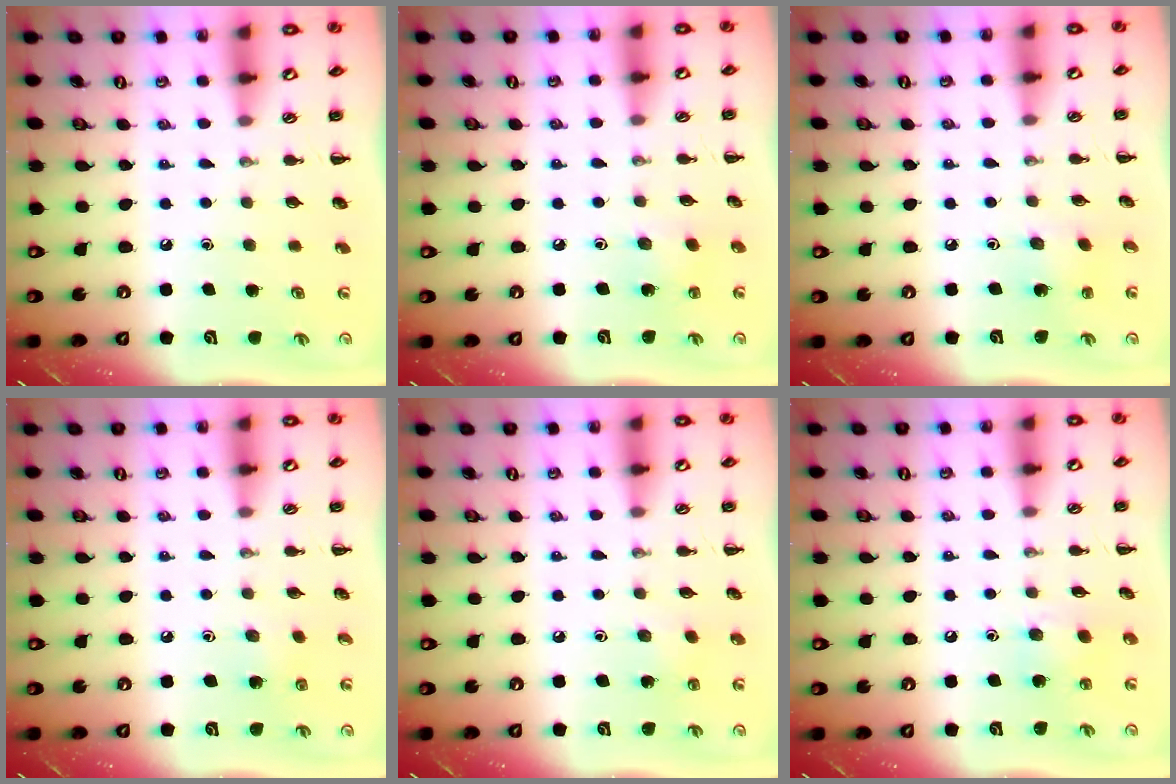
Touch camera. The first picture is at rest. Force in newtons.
{"total": 2.5, "press": 2.4, "slide": 0.8}
{"total": 1.6, "press": 1.5, "slide": 0.5}
{"total": 2.7, "press": 2.5, "slide": 0.8}
{"total": 2.0, "press": 1.8, "slide": 0.7}
{"total": 7.1, "press": 6.9, "slide": 1.3}